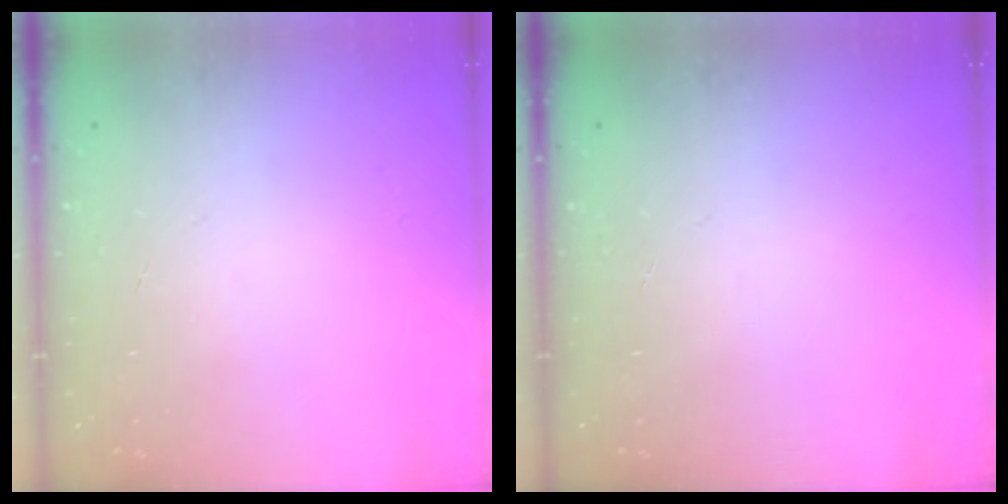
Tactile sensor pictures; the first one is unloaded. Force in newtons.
{"total": 0.0}